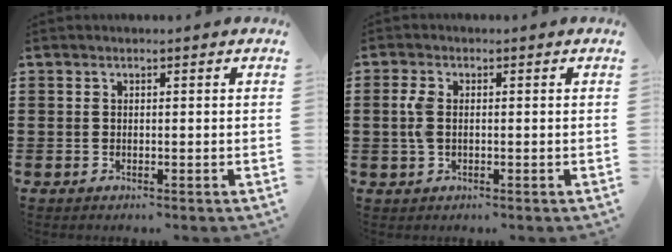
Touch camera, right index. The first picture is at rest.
{"total": 3.2, "force": [0.0, 1.8, 2.7], "torque": [-0.070, 0.001, -0.005]}